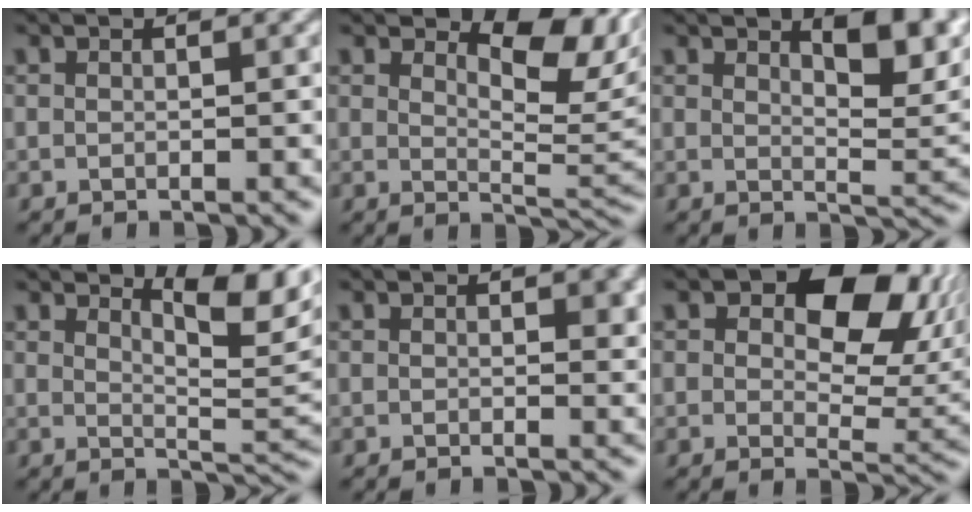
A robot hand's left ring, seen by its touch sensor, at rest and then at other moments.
{"total": 6.0, "force": [3.3, 2.6, 4.3], "torque": [-0.055, -0.006, 0.043]}
{"total": 6.8, "force": [3.5, 2.4, 5.4], "torque": [-0.067, 0.001, 0.055]}
{"total": 5.8, "force": [3.4, 1.7, 4.4], "torque": [-0.059, -0.003, 0.053]}
{"total": 1.8, "force": [0.7, 1.0, 1.4], "torque": [-0.015, -0.001, 0.014]}
{"total": 11.6, "force": [4.9, 6.7, 8.1], "torque": [-0.108, 0.002, 0.079]}